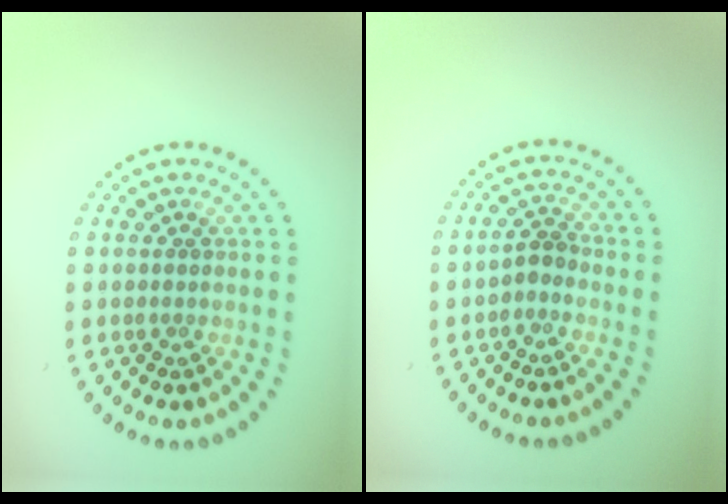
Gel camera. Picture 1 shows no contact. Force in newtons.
{"total": 1.3, "press": 1.0, "slide": 0.8}